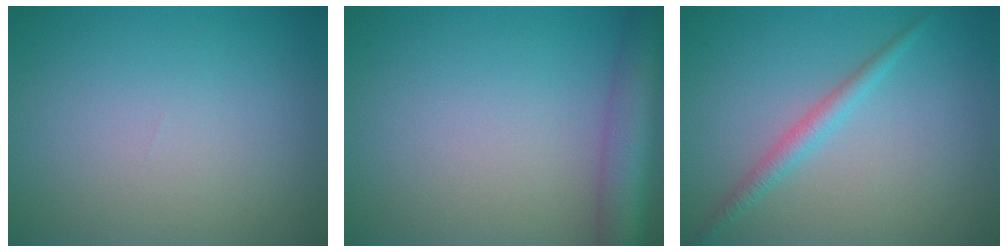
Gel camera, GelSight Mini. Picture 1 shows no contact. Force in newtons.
{"total": 6.1, "press": 6.1, "slide": 0.3}
{"total": 1.9, "press": 1.9, "slide": 0.1}